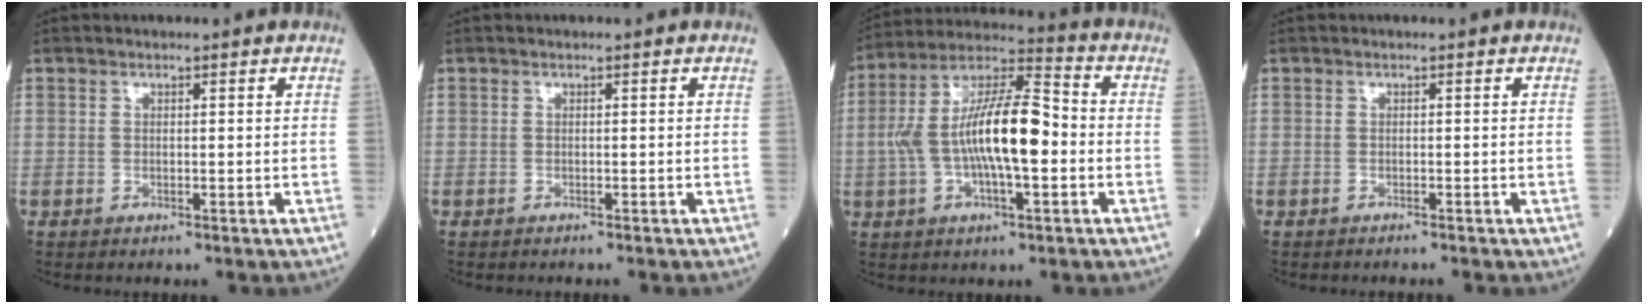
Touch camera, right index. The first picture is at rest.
{"total": 0.7, "force": [-0.6, 0.1, 0.2], "torque": [-0.002, -0.001, -0.012]}
{"total": 15.0, "force": [-1.3, 3.8, 14.4], "torque": [-0.280, 0.025, -0.025]}
{"total": 0.9, "force": [-0.9, 0.0, 0.1], "torque": [-0.005, -0.001, -0.014]}